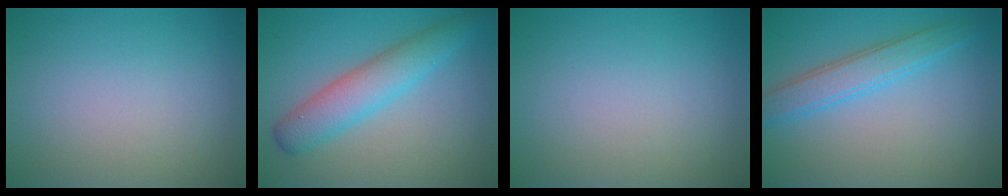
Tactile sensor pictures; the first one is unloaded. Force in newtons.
{"total": 4.7, "press": 4.7, "slide": 0.3}
{"total": 0.0}
{"total": 3.4, "press": 3.4, "slide": 0.1}